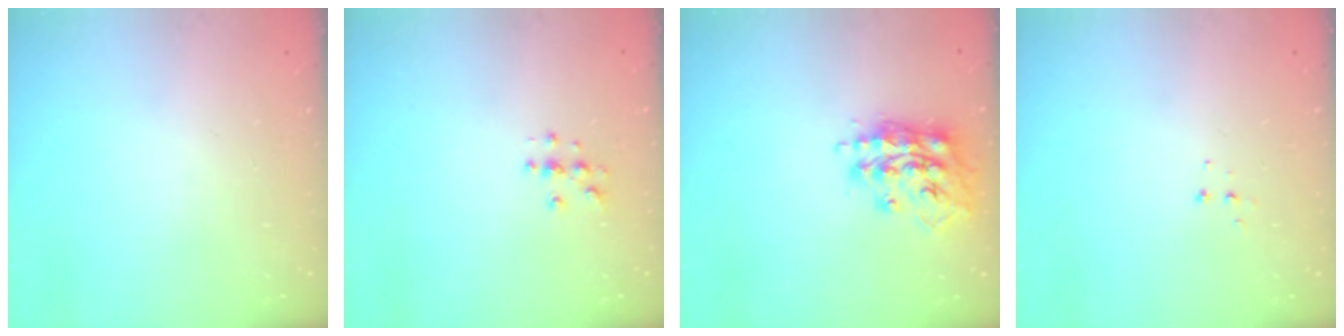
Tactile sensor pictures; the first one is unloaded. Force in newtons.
{"total": 4.6, "press": 4.6, "slide": 0.4}
{"total": 15.5, "press": 15.5, "slide": 1.4}
{"total": 3.9, "press": 3.9, "slide": 0.4}